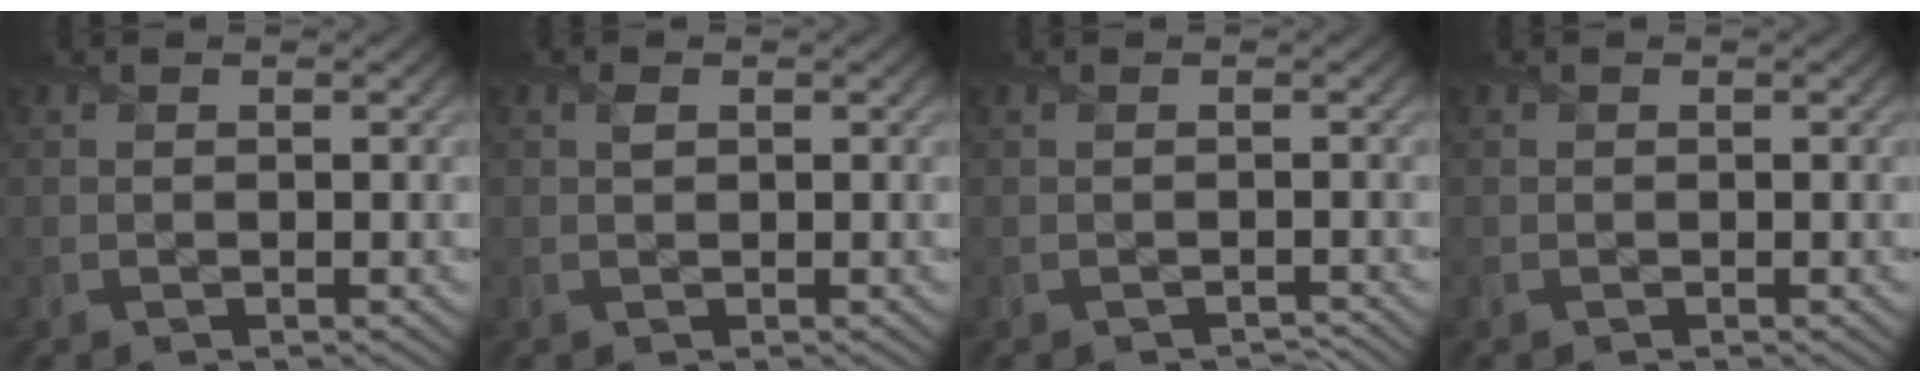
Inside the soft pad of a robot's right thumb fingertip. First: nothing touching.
{"total": 0.7, "force": [0.3, 0.4, 0.4], "torque": [-0.010, 0.000, 0.005]}
{"total": 0.7, "force": [-0.7, 0.2, 0.0], "torque": [0.005, -0.003, -0.013]}
{"total": 0.0}